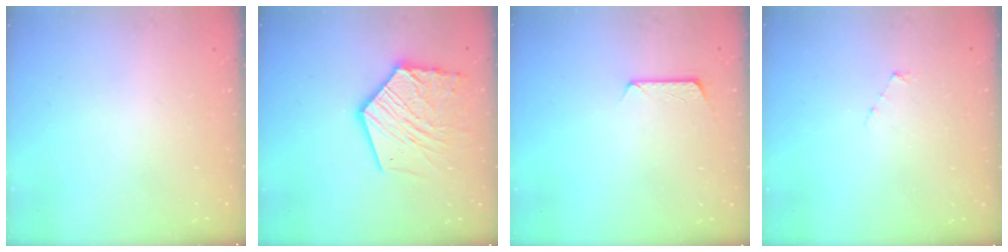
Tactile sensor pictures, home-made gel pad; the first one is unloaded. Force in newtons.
{"total": 17.9, "press": 17.8, "slide": 1.7}
{"total": 7.4, "press": 7.3, "slide": 0.6}
{"total": 2.5, "press": 2.5, "slide": 0.2}